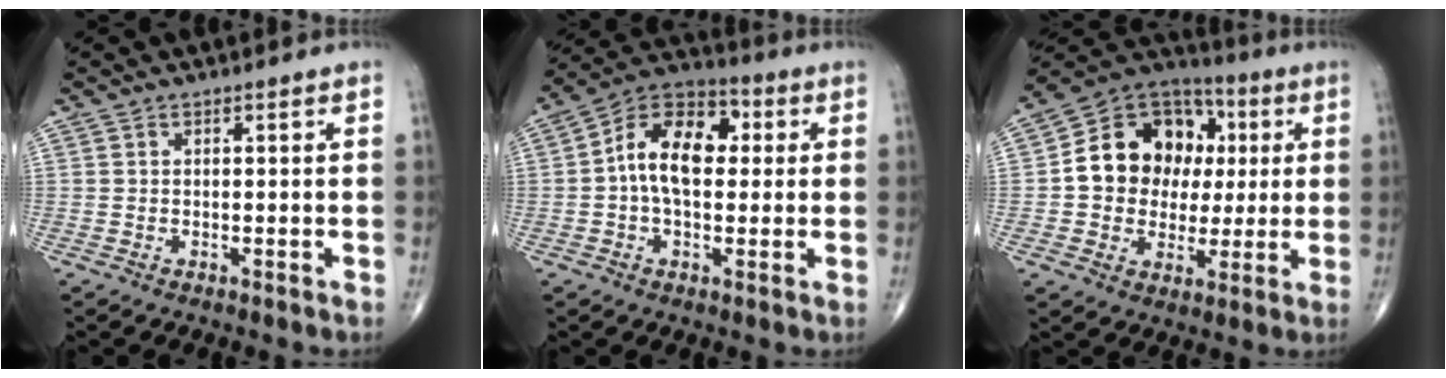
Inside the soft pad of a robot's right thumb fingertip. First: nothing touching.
{"total": 13.4, "force": [1.3, 8.2, 10.5], "torque": [-0.158, 0.030, 0.008]}
{"total": 17.3, "force": [1.9, 14.2, 9.8], "torque": [-0.115, 0.024, 0.030]}